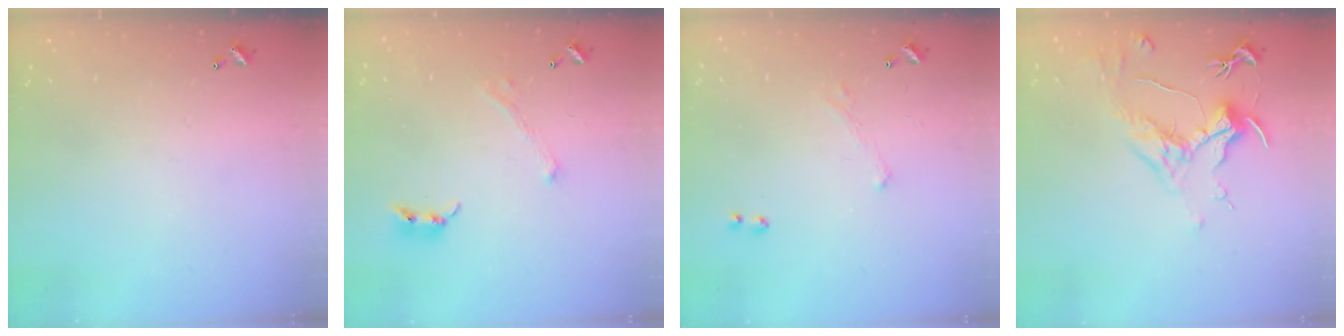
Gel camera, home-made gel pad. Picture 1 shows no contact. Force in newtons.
{"total": 1.8, "press": 1.6, "slide": 0.9}
{"total": 1.6, "press": 1.5, "slide": 0.6}
{"total": 1.6, "press": 1.3, "slide": 0.9}